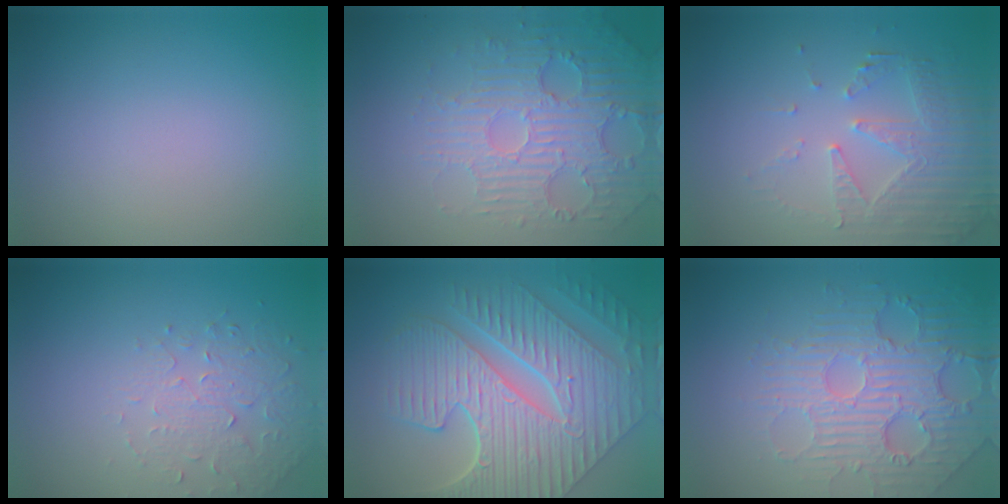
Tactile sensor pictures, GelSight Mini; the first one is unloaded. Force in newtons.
{"total": 5.5, "press": 3.8, "slide": 4.0}
{"total": 5.3, "press": 3.6, "slide": 4.0}
{"total": 1.9, "press": 1.5, "slide": 1.1}
{"total": 9.7, "press": 7.6, "slide": 6.1}
{"total": 4.8, "press": 4.3, "slide": 2.1}